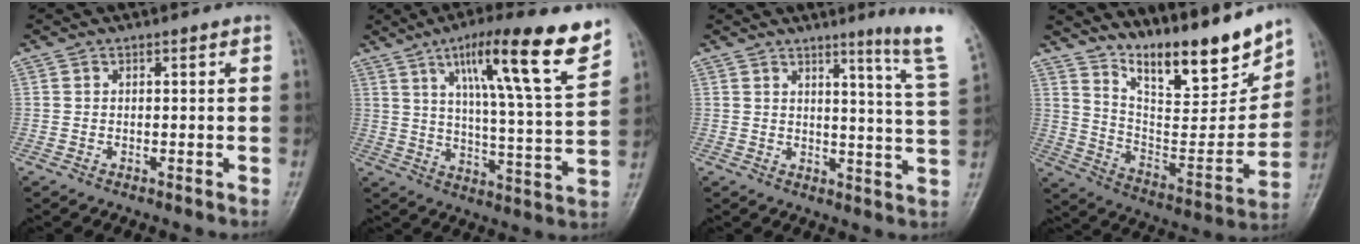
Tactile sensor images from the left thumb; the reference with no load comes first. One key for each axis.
{"total": 18.8, "fx": 11.0, "fy": 2.2, "fz": 15.1, "tx": -0.215, "ty": -0.047, "tz": 0.171}
{"total": 10.9, "fx": 6.8, "fy": -0.4, "fz": 8.5, "tx": -0.107, "ty": -0.049, "tz": 0.076}
{"total": 19.7, "fx": 15.1, "fy": 5.3, "fz": 11.5, "tx": -0.138, "ty": -0.092, "tz": 0.256}